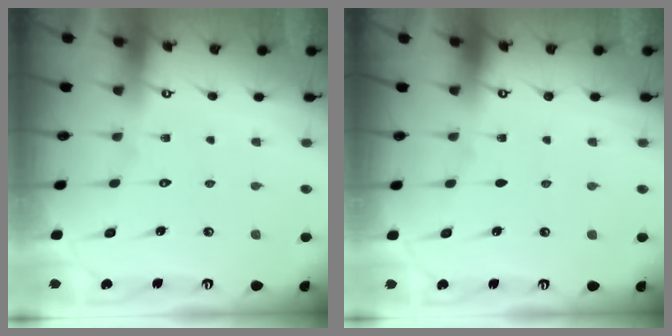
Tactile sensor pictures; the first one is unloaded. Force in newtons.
{"total": 0.0}